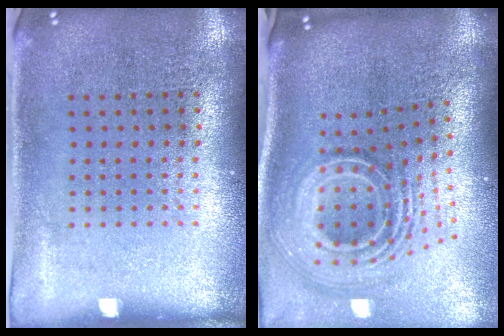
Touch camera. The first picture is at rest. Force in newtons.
{"total": 3.2, "press": 2.0, "slide": 2.5}